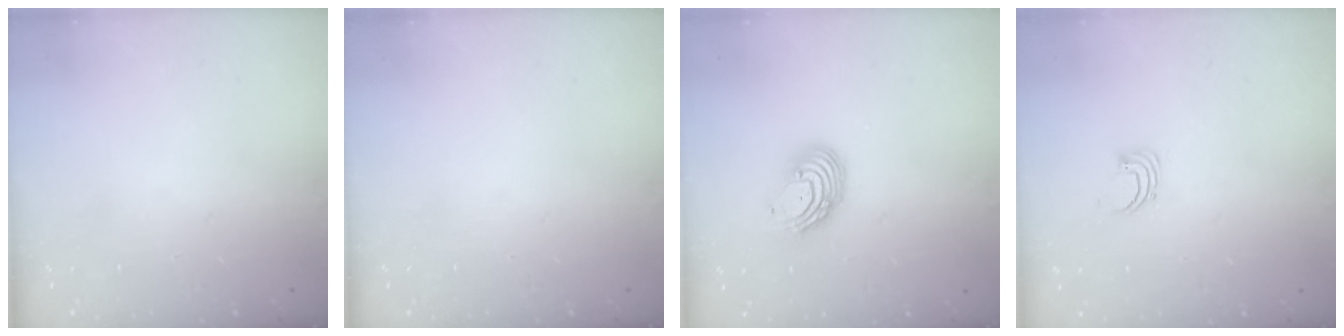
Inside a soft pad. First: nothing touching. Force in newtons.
{"total": 0.0}
{"total": 9.4, "press": 9.3, "slide": 1.1}
{"total": 2.5, "press": 2.5, "slide": 0.1}